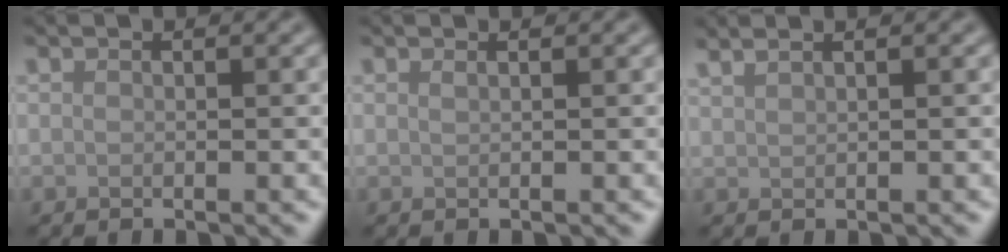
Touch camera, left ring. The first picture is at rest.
{"total": 0.6, "force": [0.4, 0.3, 0.4], "torque": [-0.001, -0.001, 0.004]}
{"total": 2.6, "force": [2.0, 1.0, 1.4], "torque": [-0.011, 0.011, 0.011]}